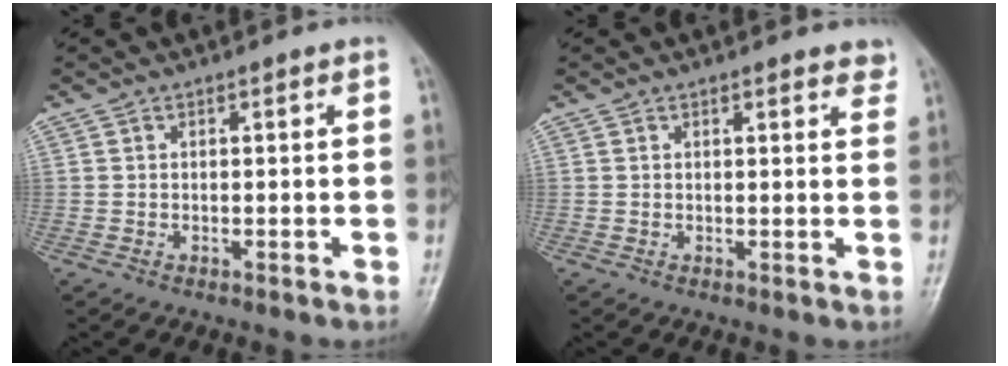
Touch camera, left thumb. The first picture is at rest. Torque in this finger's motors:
{"motor_torque": [-0.03, 0.04, -0.20, -0.01, 0.03]}